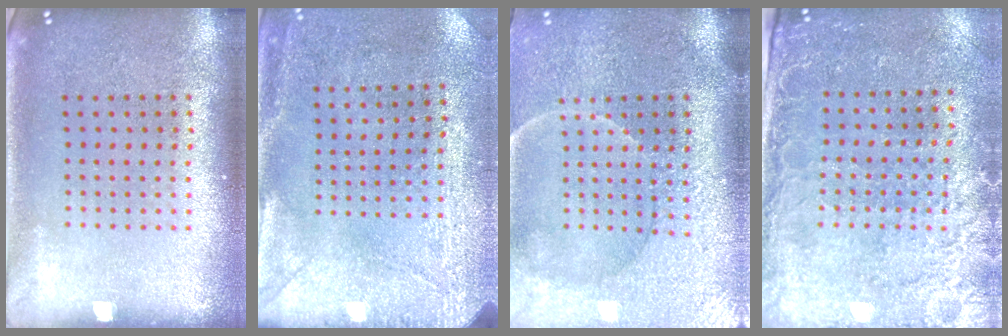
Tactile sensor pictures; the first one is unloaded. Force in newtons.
{"total": 2.9, "press": 2.3, "slide": 1.8}
{"total": 3.9, "press": 3.6, "slide": 1.4}
{"total": 2.6, "press": 2.4, "slide": 1.1}